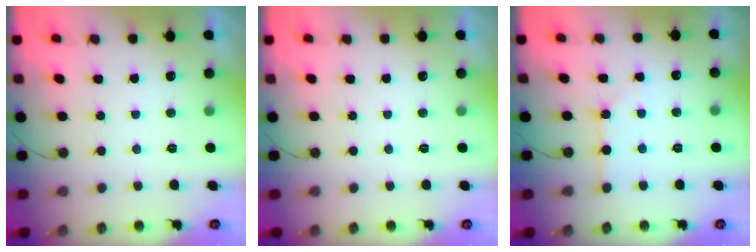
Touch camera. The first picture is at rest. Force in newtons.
{"total": 0.0}
{"total": 1.9, "press": 1.8, "slide": 0.4}